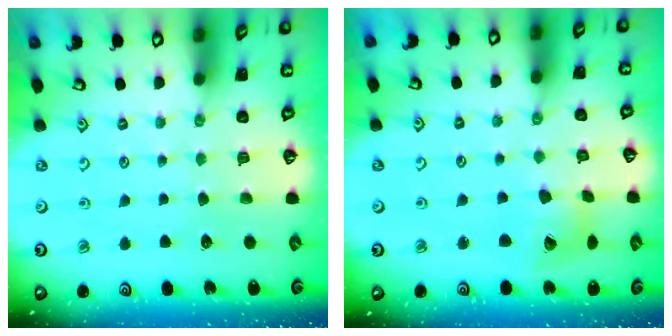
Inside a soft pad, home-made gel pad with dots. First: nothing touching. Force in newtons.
{"total": 9.5, "press": 9.5, "slide": 1.1}